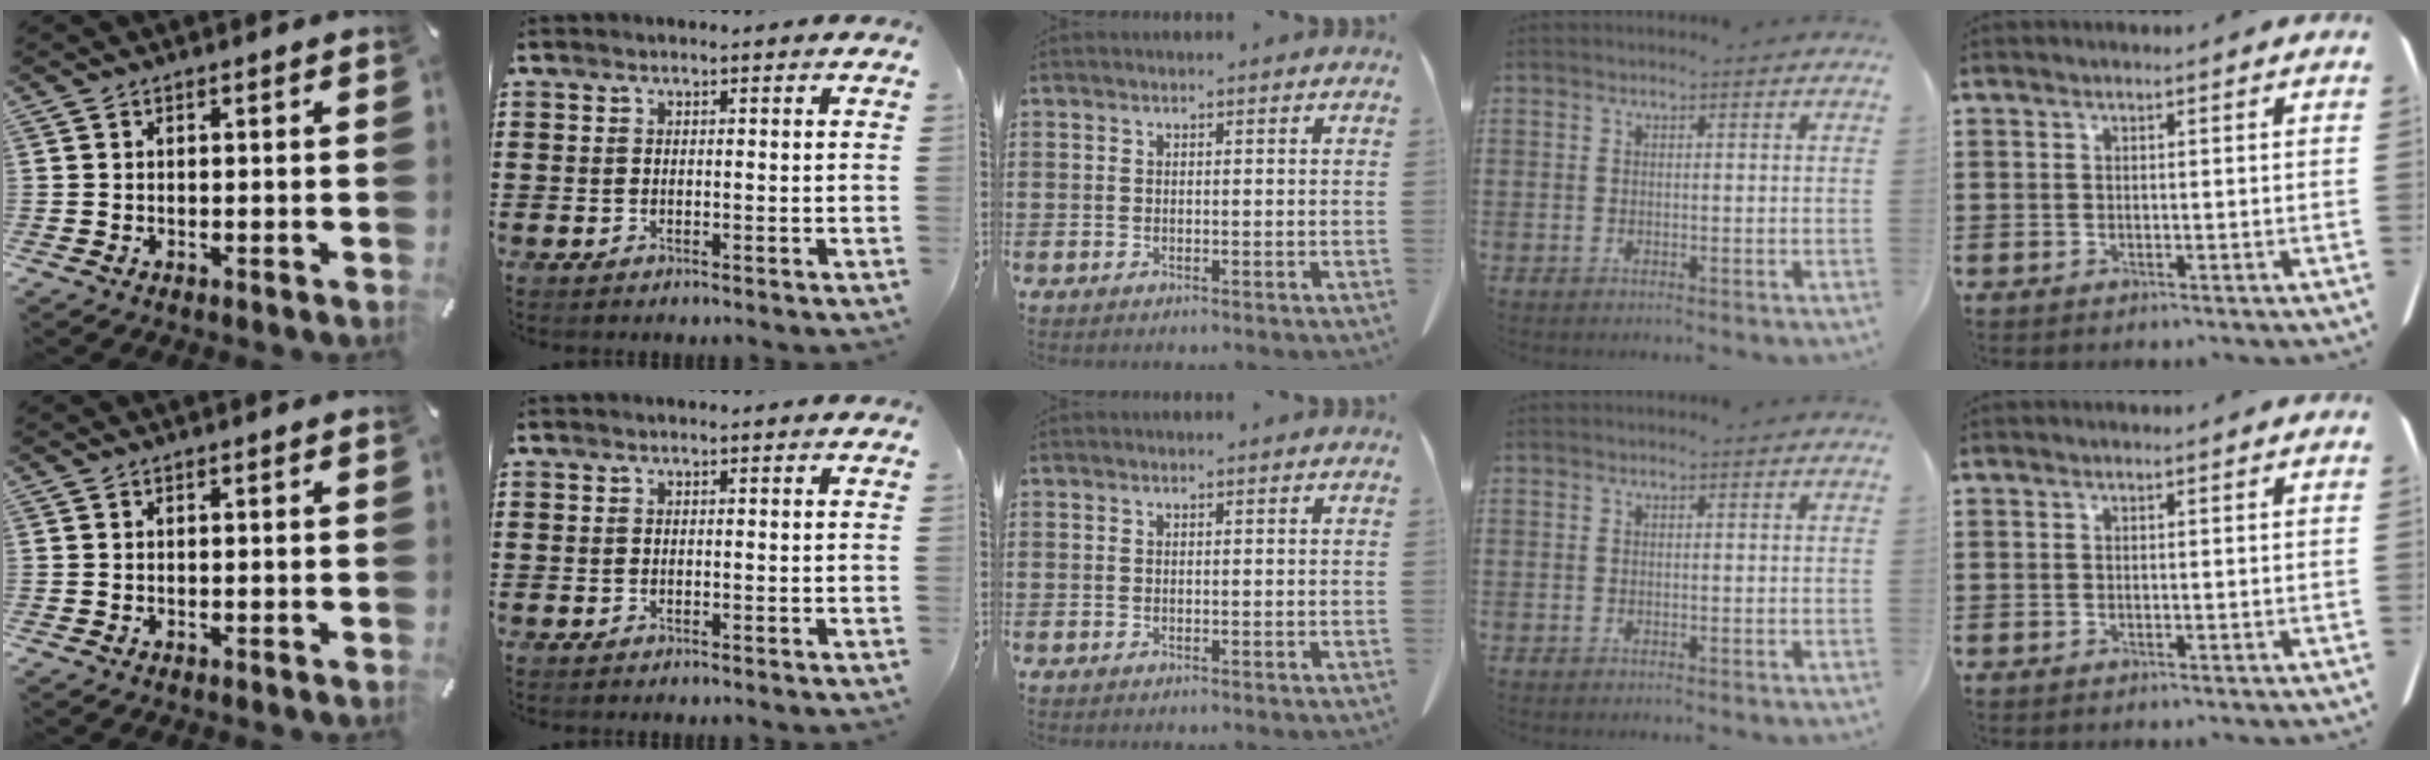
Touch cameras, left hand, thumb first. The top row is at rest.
{}